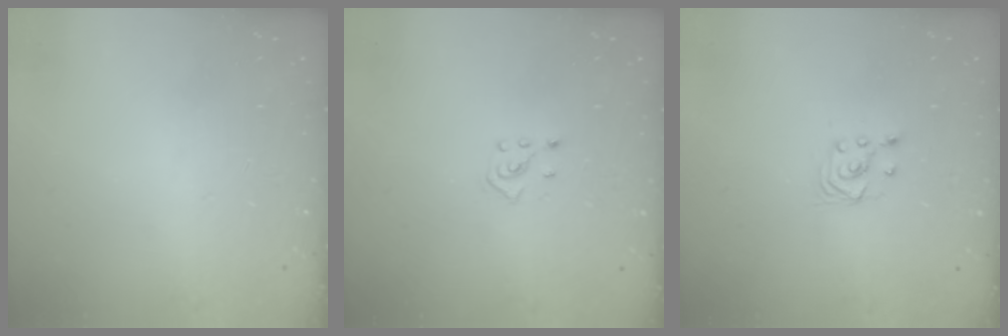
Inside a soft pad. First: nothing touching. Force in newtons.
{"total": 4.2, "press": 4.1, "slide": 0.7}
{"total": 2.9, "press": 2.7, "slide": 1.0}